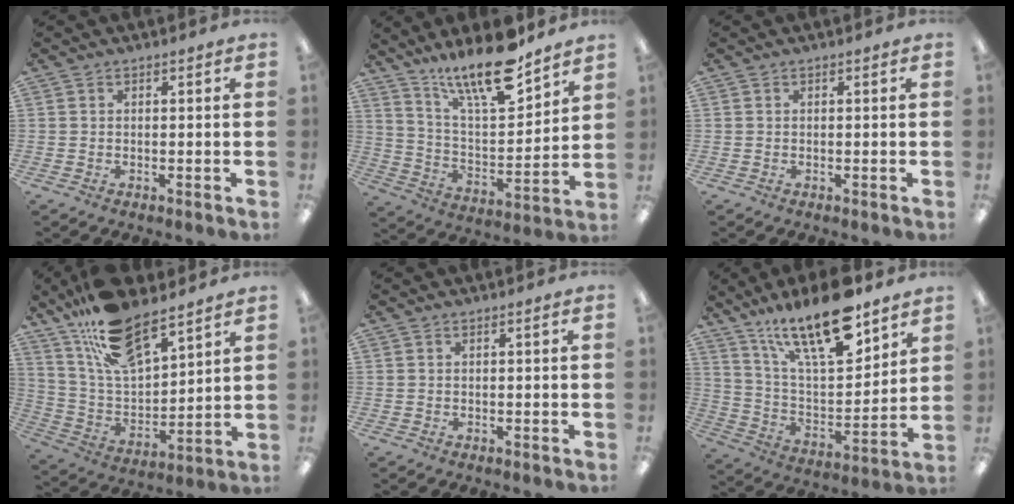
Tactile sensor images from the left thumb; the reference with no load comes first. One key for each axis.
{"total": 17.3, "fx": 13.9, "fy": 4.0, "fz": 9.6, "tx": -0.176, "ty": -0.087, "tz": 0.234}
{"total": 0.0}
{"total": 17.5, "fx": 13.6, "fy": 6.2, "fz": 9.1, "tx": -0.185, "ty": -0.070, "tz": 0.242}
{"total": 0.0}
{"total": 21.4, "fx": 14.5, "fy": 7.5, "fz": 13.8, "tx": -0.233, "ty": -0.084, "tz": 0.248}